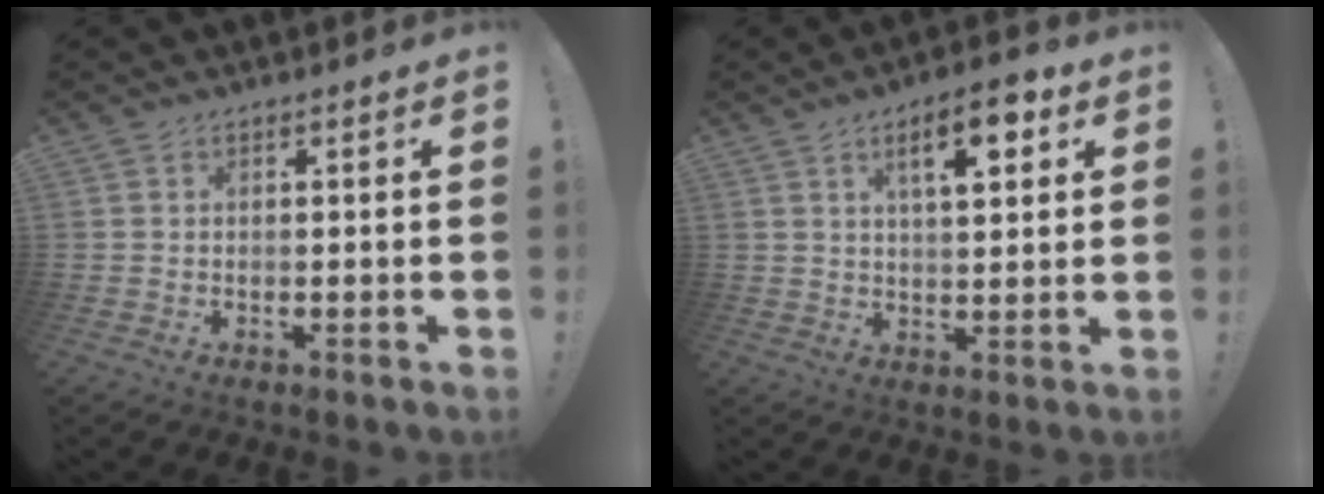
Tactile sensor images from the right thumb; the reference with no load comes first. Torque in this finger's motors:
{"motor_torque": [0.09, 0.15, 0.54, 0.43, 0.19]}